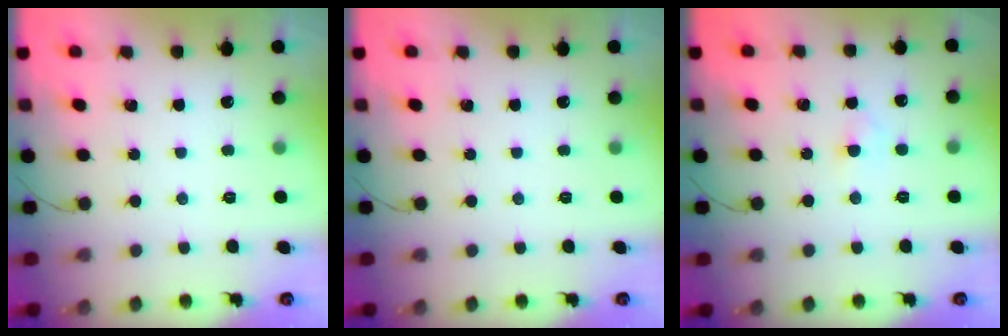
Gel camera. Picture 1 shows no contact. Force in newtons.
{"total": 0.0}
{"total": 2.1, "press": 2.0, "slide": 0.9}